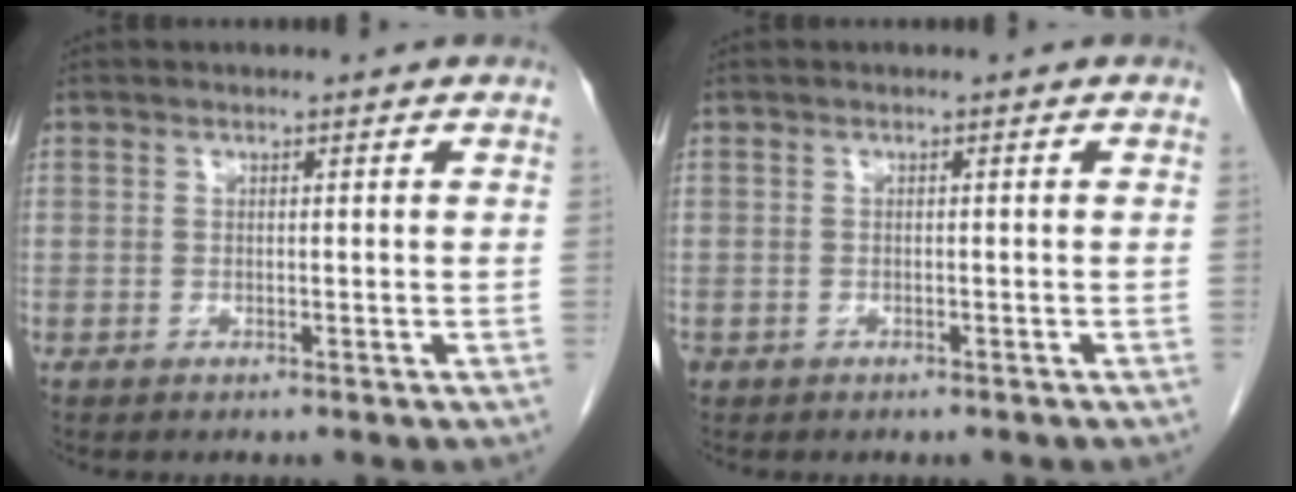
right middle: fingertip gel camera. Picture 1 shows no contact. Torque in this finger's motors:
{"motor_torque": [0.10, -0.06, 0.00, 0.00]}